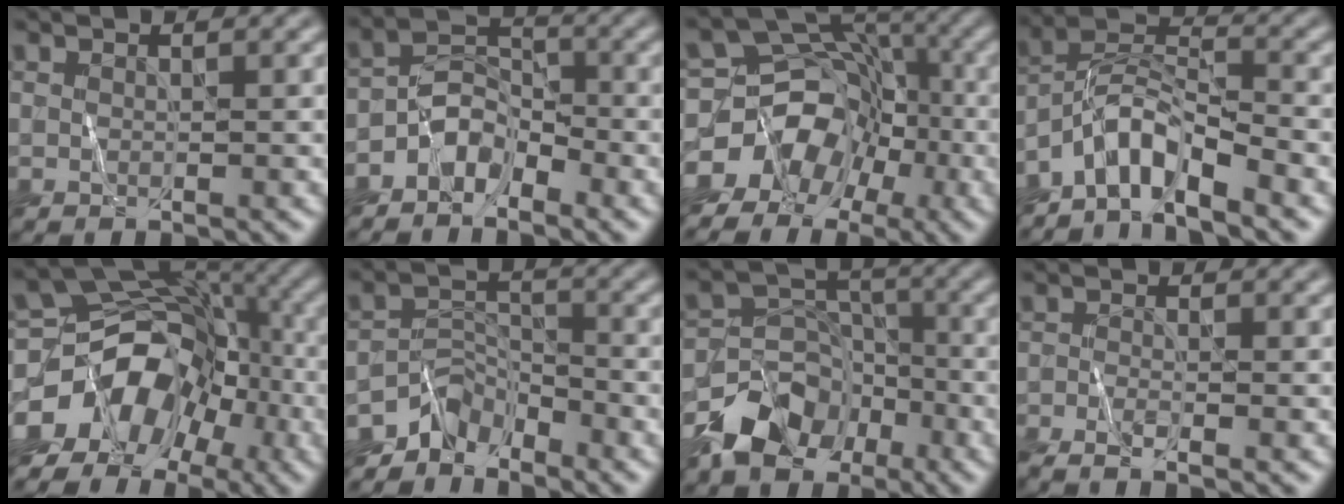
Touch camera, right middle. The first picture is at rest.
{"total": 3.0, "force": [-2.5, 1.4, 0.8], "torque": [-0.011, 0.012, -0.053]}
{"total": 8.7, "force": [-5.0, 6.8, 2.1], "torque": [-0.025, 0.012, -0.096]}
{"total": 5.0, "force": [-4.4, 0.7, 2.3], "torque": [-0.043, 0.009, -0.091]}
{"total": 13.1, "force": [-7.0, 9.4, 5.8], "torque": [-0.100, 0.000, -0.117]}
{"total": 3.6, "force": [-3.4, 1.1, -0.3], "torque": [0.010, 0.003, -0.070]}
{"total": 6.9, "force": [-4.9, 4.4, 1.8], "torque": [-0.026, 0.002, -0.096]}
{"total": 3.3, "force": [-2.8, 0.3, 1.8], "torque": [-0.043, -0.009, -0.055]}